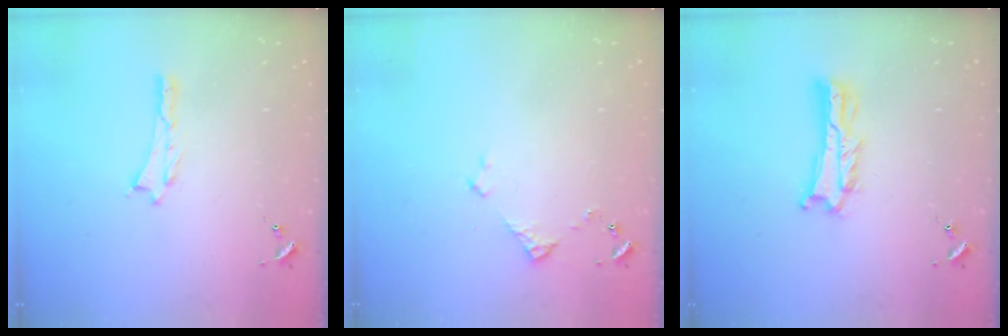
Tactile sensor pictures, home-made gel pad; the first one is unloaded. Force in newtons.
{"total": 3.5, "press": 3.5, "slide": 0.4}
{"total": 3.1, "press": 3.1, "slide": 0.4}